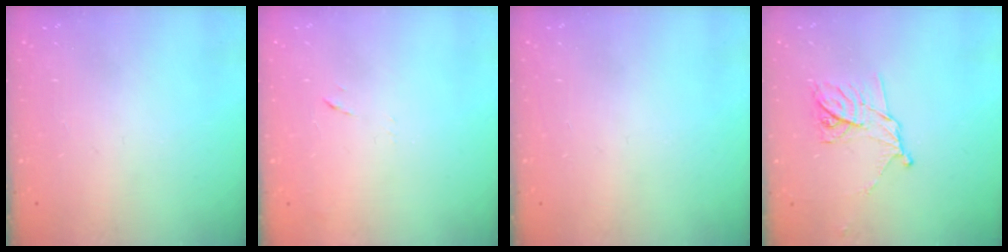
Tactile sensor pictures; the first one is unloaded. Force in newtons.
{"total": 7.2, "press": 7.2, "slide": 0.6}
{"total": 0.0}
{"total": 11.3, "press": 11.3, "slide": 0.7}